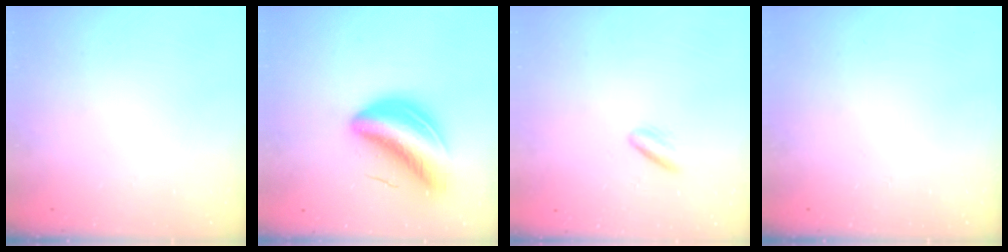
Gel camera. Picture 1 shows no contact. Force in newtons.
{"total": 10.6, "press": 10.2, "slide": 3.0}
{"total": 2.1, "press": 1.9, "slide": 0.9}
{"total": 0.0}